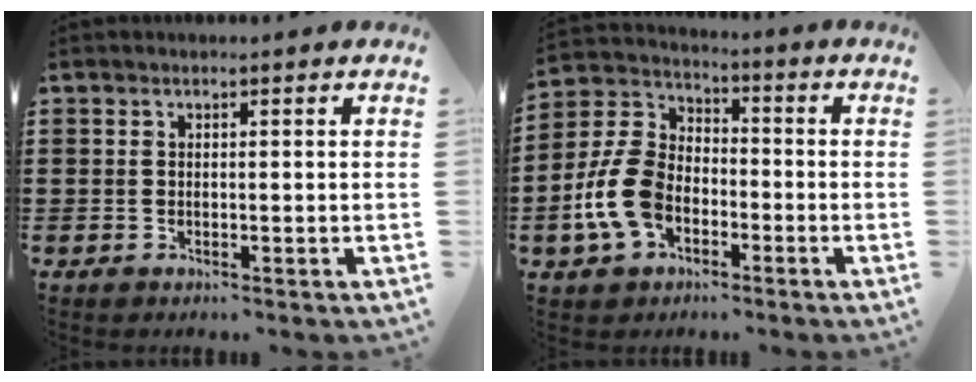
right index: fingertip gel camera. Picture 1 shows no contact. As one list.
[{"total": 9.9, "force": [-3.4, 6.8, 6.3], "torque": [-0.176, 0.005, -0.069]}]